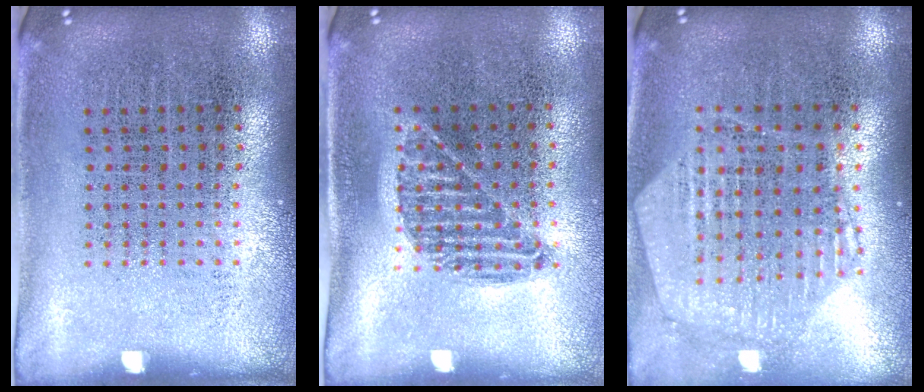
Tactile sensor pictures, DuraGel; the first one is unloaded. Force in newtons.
{"total": 0.9, "press": 0.8, "slide": 0.5}
{"total": 1.1, "press": 1.1, "slide": 0.2}